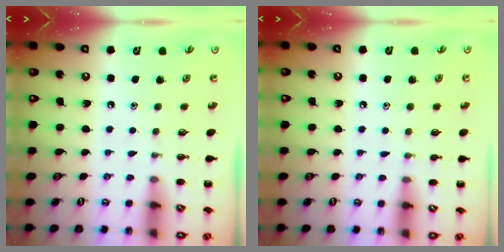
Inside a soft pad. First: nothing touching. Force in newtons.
{"total": 2.6, "press": 2.4, "slide": 1.0}